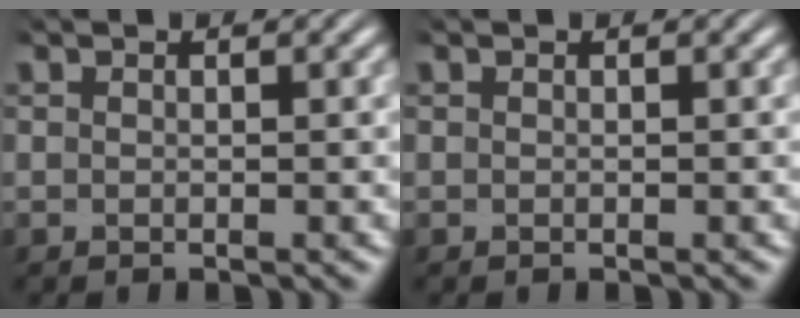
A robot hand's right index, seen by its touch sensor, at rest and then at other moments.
{"total": 0.0}